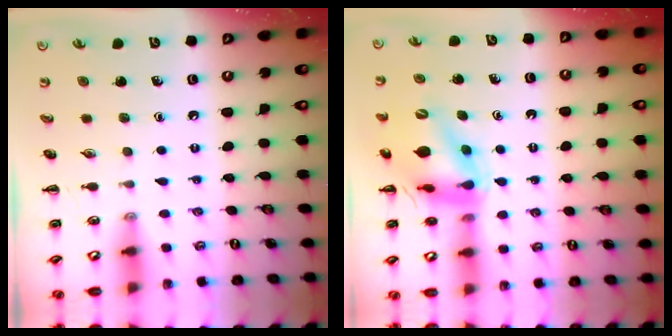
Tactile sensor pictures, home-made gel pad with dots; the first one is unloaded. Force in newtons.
{"total": 13.8, "press": 13.3, "slide": 3.7}